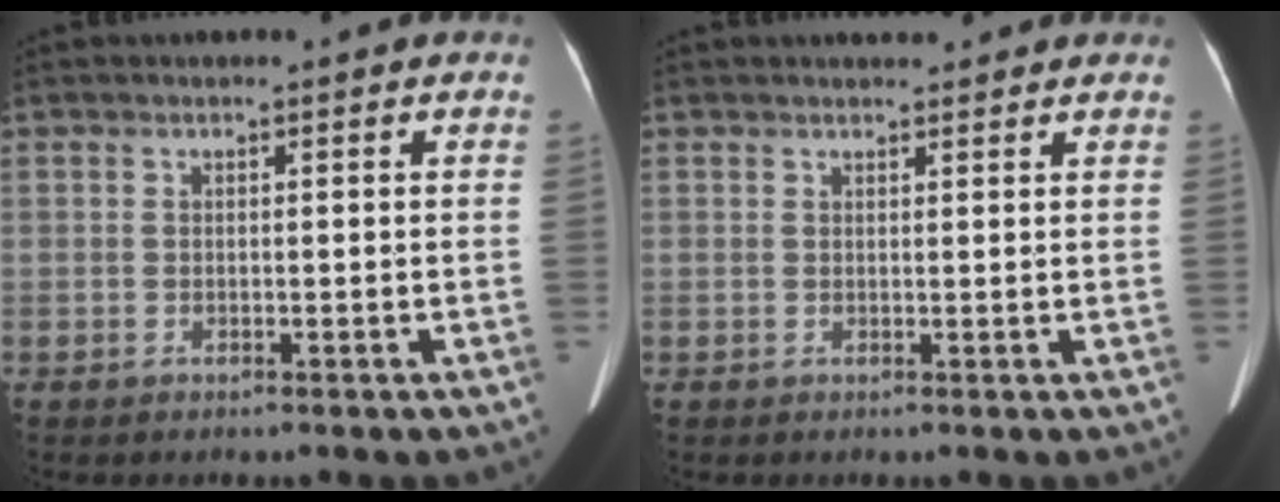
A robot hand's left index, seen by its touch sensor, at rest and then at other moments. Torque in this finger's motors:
{"motor_torque": [0.11, -0.04, 0.04, 0.01]}